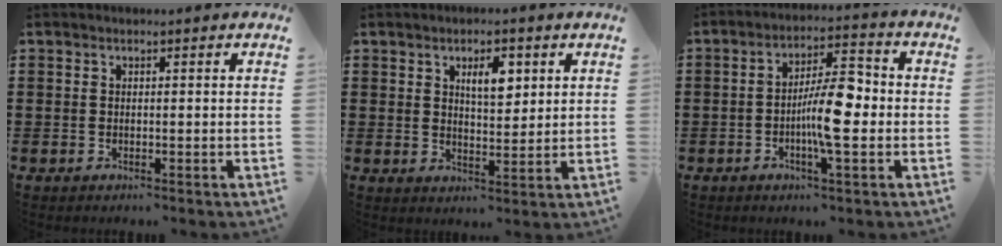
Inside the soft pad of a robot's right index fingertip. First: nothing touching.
{"total": 4.8, "force": [2.2, 2.1, 3.8], "torque": [-0.058, 0.000, 0.031]}
{"total": 8.6, "force": [-1.3, 2.3, 8.2], "torque": [-0.155, 0.005, -0.027]}